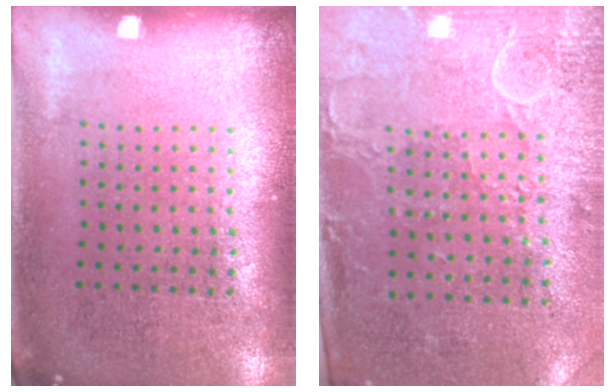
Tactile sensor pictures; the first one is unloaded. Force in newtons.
{"total": 2.9, "press": 2.4, "slide": 1.7}